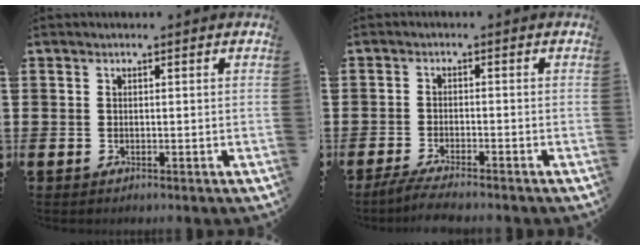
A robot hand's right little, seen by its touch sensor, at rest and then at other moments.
{"total": 2.5, "force": [-2.2, -0.1, 1.3], "torque": [-0.020, 0.000, -0.041]}